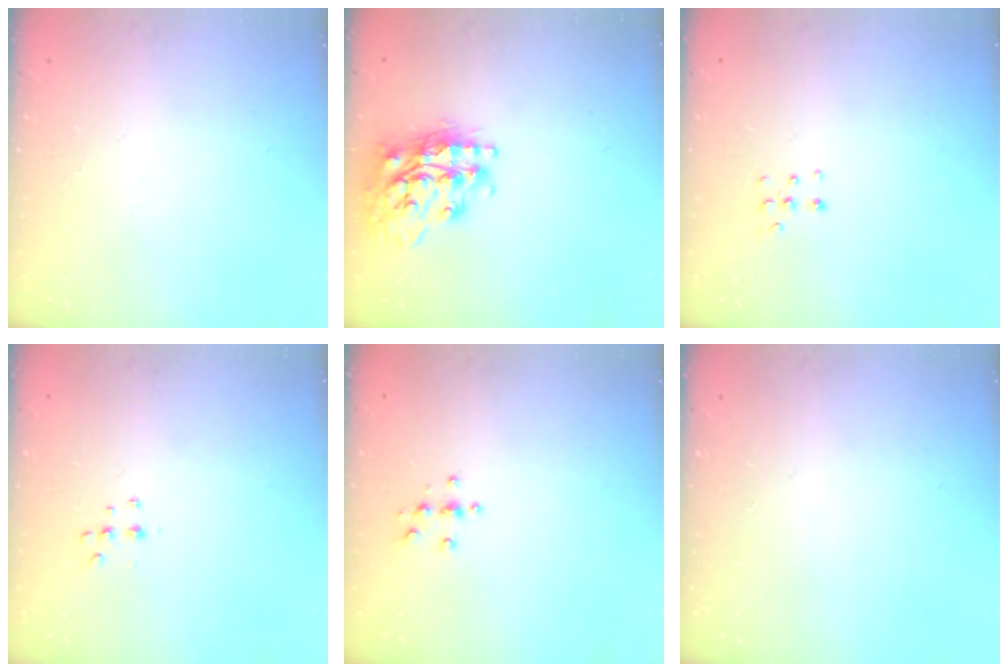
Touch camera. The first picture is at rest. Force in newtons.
{"total": 19.3, "press": 19.3, "slide": 1.4}
{"total": 3.9, "press": 3.8, "slide": 1.0}
{"total": 5.1, "press": 5.0, "slide": 0.8}
{"total": 3.7, "press": 3.7, "slide": 0.4}
{"total": 0.0}